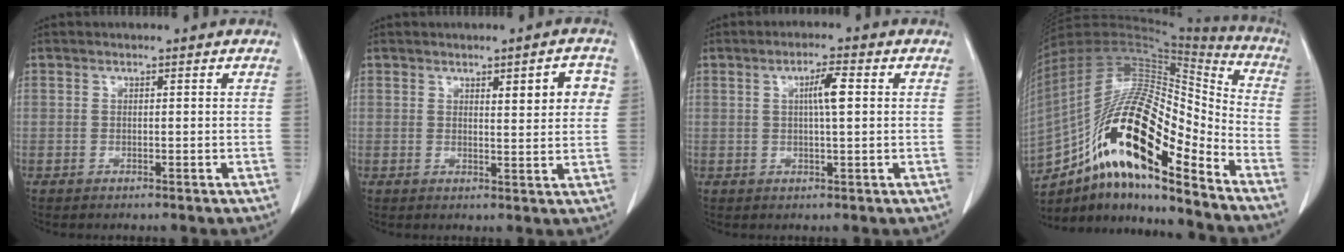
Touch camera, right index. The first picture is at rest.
{"total": 5.2, "force": [1.8, 1.1, 4.7], "torque": [-0.061, 0.004, 0.024]}
{"total": 3.9, "force": [0.8, 0.2, 3.8], "torque": [-0.066, 0.003, 0.011]}
{"total": 24.9, "force": [-13.2, 6.0, 20.2], "torque": [-0.366, 0.006, -0.227]}